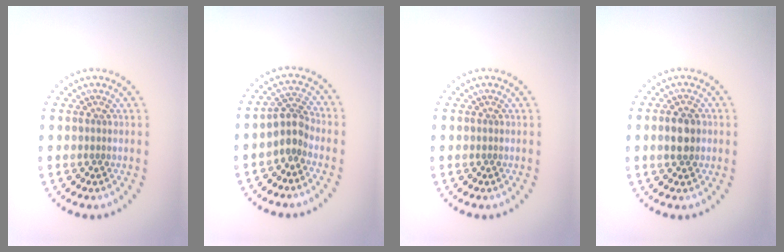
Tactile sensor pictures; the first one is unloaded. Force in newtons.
{"total": 2.3, "press": 1.9, "slide": 1.4}
{"total": 0.0}
{"total": 2.5, "press": 2.5, "slide": 0.2}